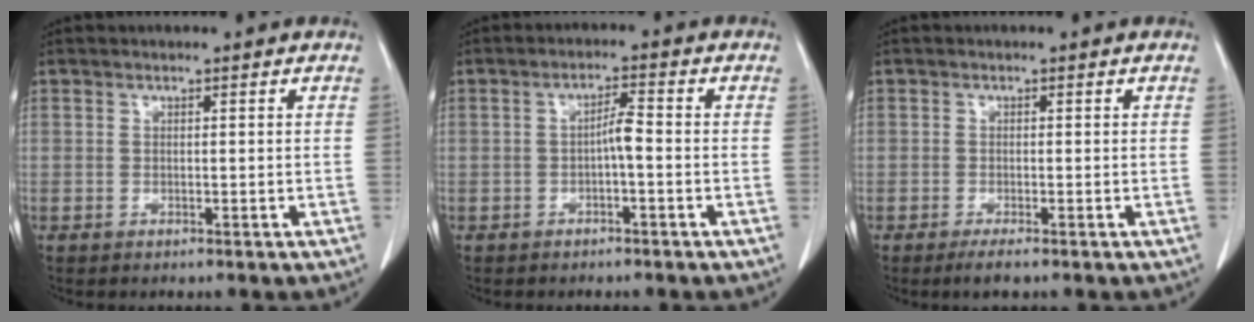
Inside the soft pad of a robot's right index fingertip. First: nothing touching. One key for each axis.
{"total": 2.7, "fx": -0.7, "fy": 0.4, "fz": 2.6, "tx": -0.045, "ty": 0.007, "tz": -0.011}
{"total": 1.8, "fx": -1.3, "fy": 0.4, "fz": 1.2, "tx": -0.023, "ty": -0.003, "tz": -0.020}